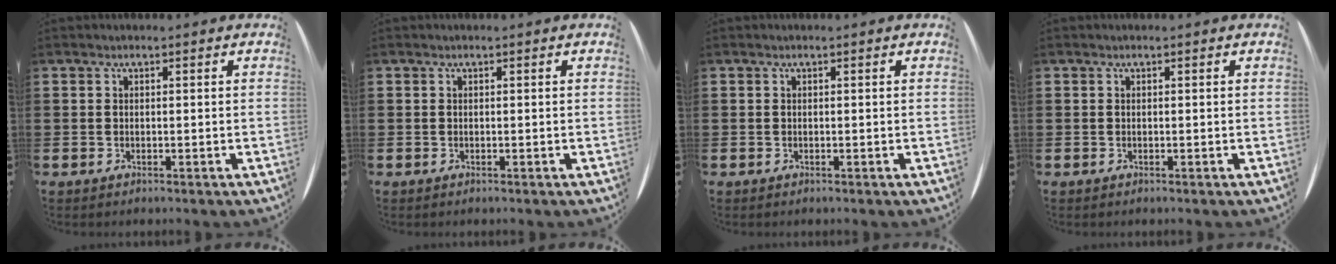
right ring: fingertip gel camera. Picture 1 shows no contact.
{"total": 0.0}
{"total": 0.0}
{"total": 0.0}